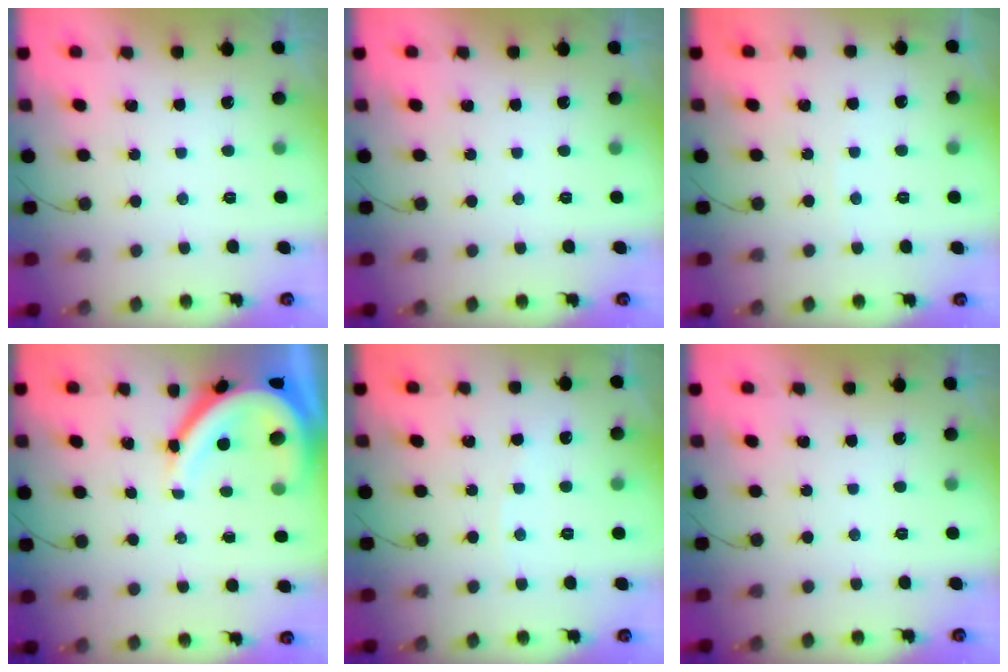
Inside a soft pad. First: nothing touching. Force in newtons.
{"total": 0.0}
{"total": 1.7, "press": 1.7, "slide": 0.2}
{"total": 10.9, "press": 10.9, "slide": 1.1}
{"total": 1.5, "press": 1.4, "slide": 0.3}
{"total": 0.0}